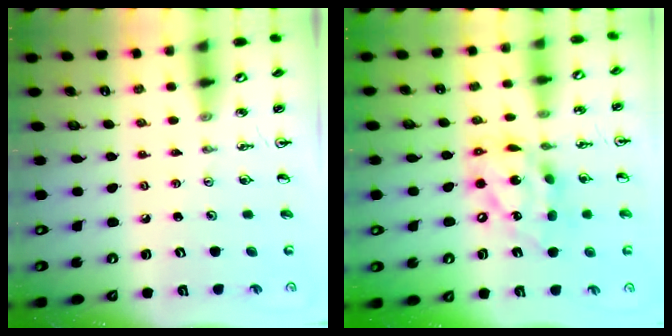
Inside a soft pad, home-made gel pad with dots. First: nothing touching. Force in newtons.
{"total": 14.8, "press": 14.8, "slide": 1.2}